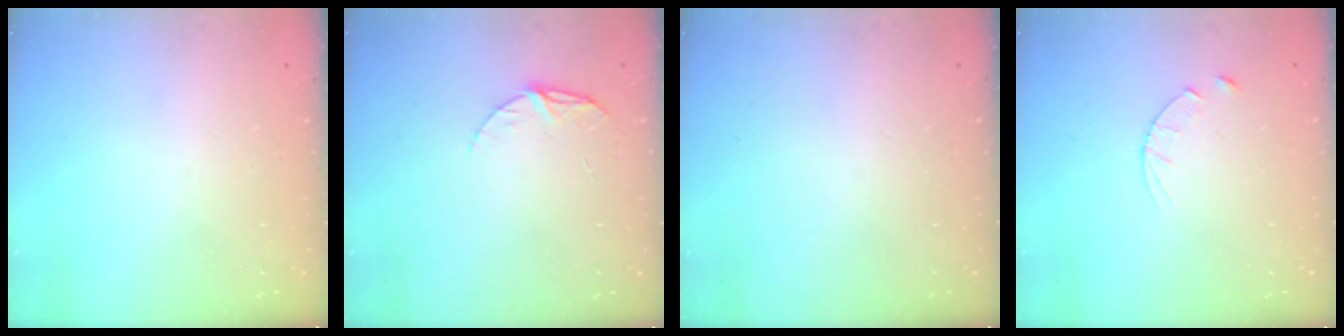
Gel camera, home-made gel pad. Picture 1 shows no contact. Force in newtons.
{"total": 7.6, "press": 7.6, "slide": 0.6}
{"total": 0.0}
{"total": 3.9, "press": 3.9, "slide": 0.4}